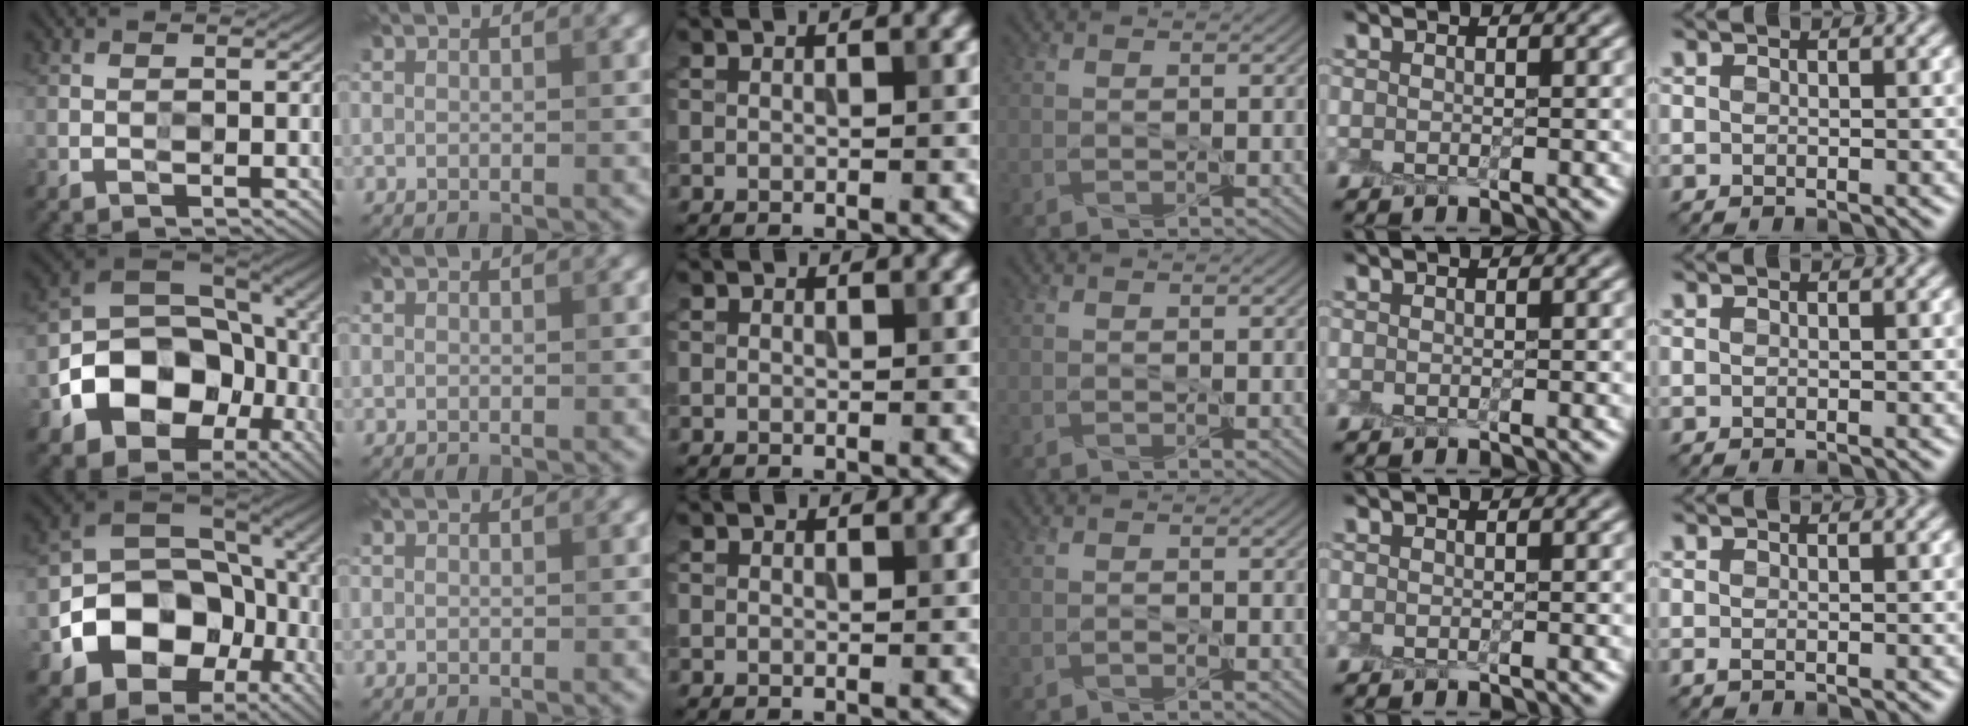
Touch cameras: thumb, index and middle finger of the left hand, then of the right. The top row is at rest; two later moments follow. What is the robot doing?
{"motion": "peel", "object": "aluminum foil"}